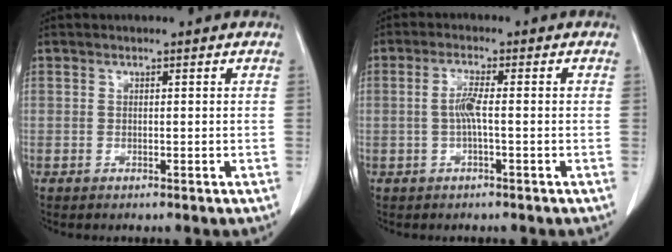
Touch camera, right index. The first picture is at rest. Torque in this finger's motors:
{"motor_torque": [0.52, 0.04, 0.35, 0.08]}